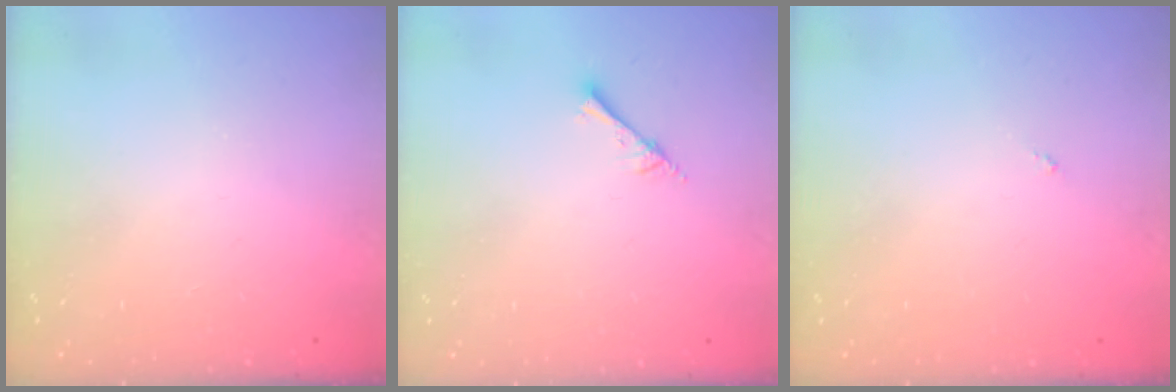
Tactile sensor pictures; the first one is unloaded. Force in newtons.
{"total": 2.5, "press": 2.5, "slide": 0.2}
{"total": 0.0}